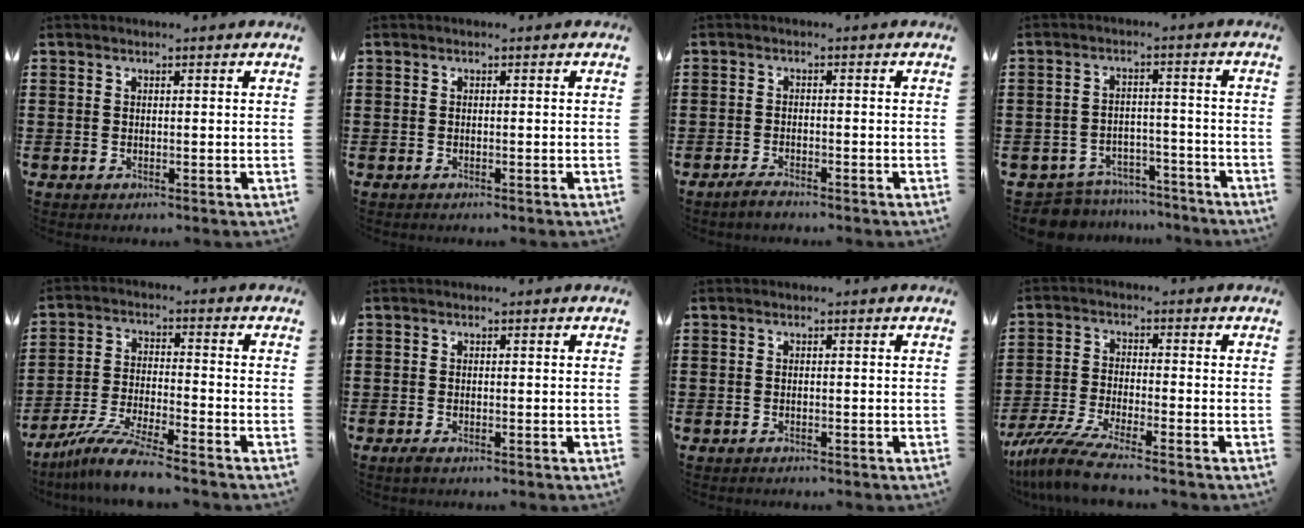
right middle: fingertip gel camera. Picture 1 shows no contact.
{"total": 0.0}
{"total": 1.8, "force": [-1.5, 0.3, 0.8], "torque": [-0.024, -0.003, -0.032]}
{"total": 6.2, "force": [-6.1, 1.1, 0.4], "torque": [-0.020, 0.011, -0.124]}
{"total": 7.9, "force": [-7.0, -0.1, 3.8], "torque": [-0.082, -0.009, -0.135]}
{"total": 0.7, "force": [-0.4, 0.2, 0.5], "torque": [-0.011, -0.005, -0.006]}
{"total": 0.6, "force": [-0.6, 0.2, 0.0], "torque": [0.000, 0.001, -0.013]}
{"total": 6.8, "force": [-5.7, 0.2, 3.7], "torque": [-0.099, -0.023, -0.115]}